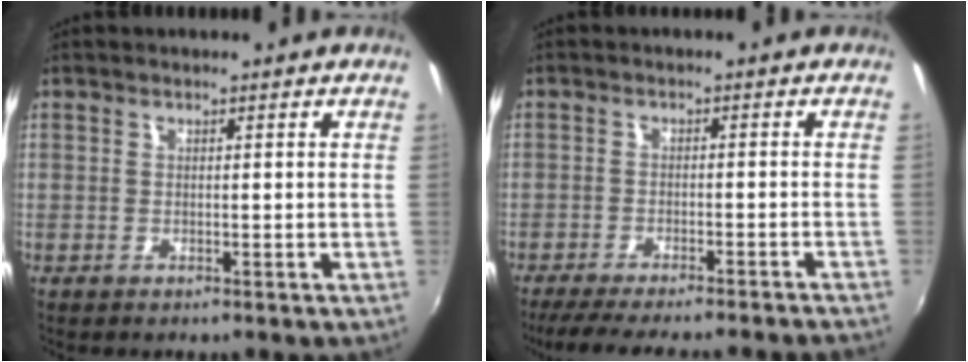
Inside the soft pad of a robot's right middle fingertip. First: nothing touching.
{"total": 15.5, "force": [-13.7, 1.1, 7.1], "torque": [-0.139, -0.028, -0.195]}